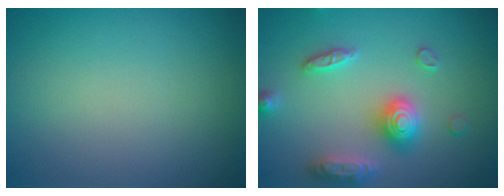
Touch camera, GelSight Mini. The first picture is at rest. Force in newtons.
{"total": 4.9, "press": 4.8, "slide": 0.8}